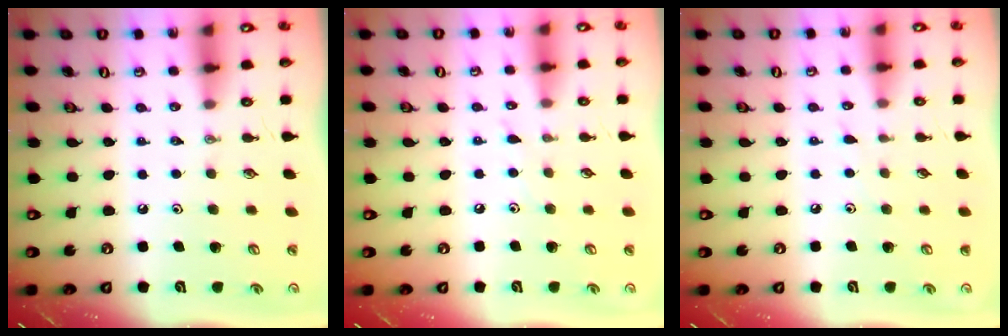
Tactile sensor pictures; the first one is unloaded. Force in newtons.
{"total": 3.8, "press": 3.7, "slide": 0.6}
{"total": 2.9, "press": 2.9, "slide": 0.4}